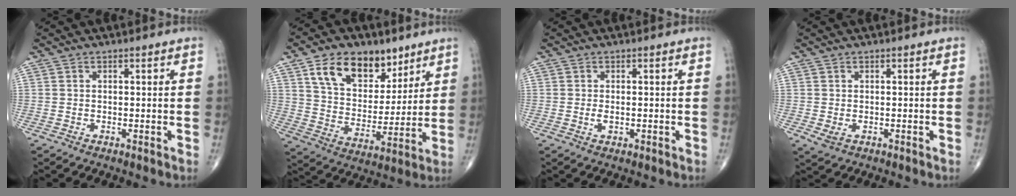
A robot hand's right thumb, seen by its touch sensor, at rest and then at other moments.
{"total": 16.0, "force": [9.1, 10.0, 8.5], "torque": [-0.103, -0.042, 0.163]}
{"total": 1.5, "force": [-0.2, 0.8, 1.3], "torque": [-0.023, -0.002, -0.003]}
{"total": 1.8, "force": [-0.3, 1.3, 1.2], "torque": [-0.021, -0.004, 0.001]}